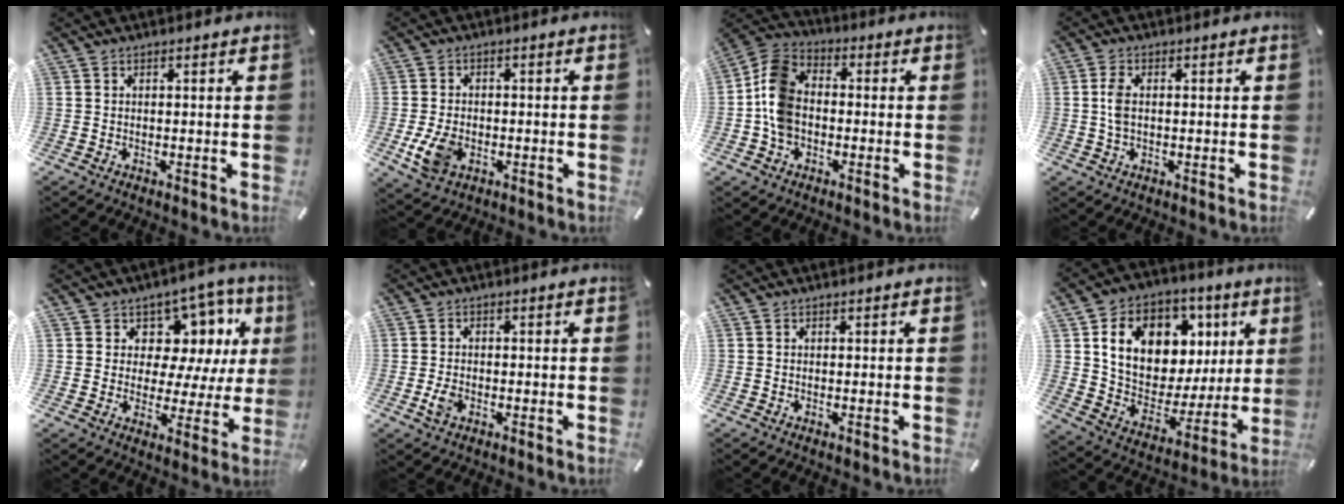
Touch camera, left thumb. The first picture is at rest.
{"total": 7.4, "force": [-2.0, 5.4, 4.7], "torque": [-0.105, 0.002, -0.038]}
{"total": 9.9, "force": [-2.4, 7.6, 5.8], "torque": [-0.126, 0.023, -0.041]}
{"total": 4.1, "force": [0.2, 2.2, 3.4], "torque": [-0.083, 0.001, -0.002]}
{"total": 10.2, "force": [5.0, 8.1, 3.9], "torque": [-0.046, -0.045, 0.091]}
{"total": 3.1, "force": [-1.0, 2.1, 2.0], "torque": [-0.048, -0.001, -0.019]}
{"total": 0.0}
{"total": 17.0, "force": [6.9, 12.3, 9.4], "torque": [-0.152, -0.031, 0.131]}